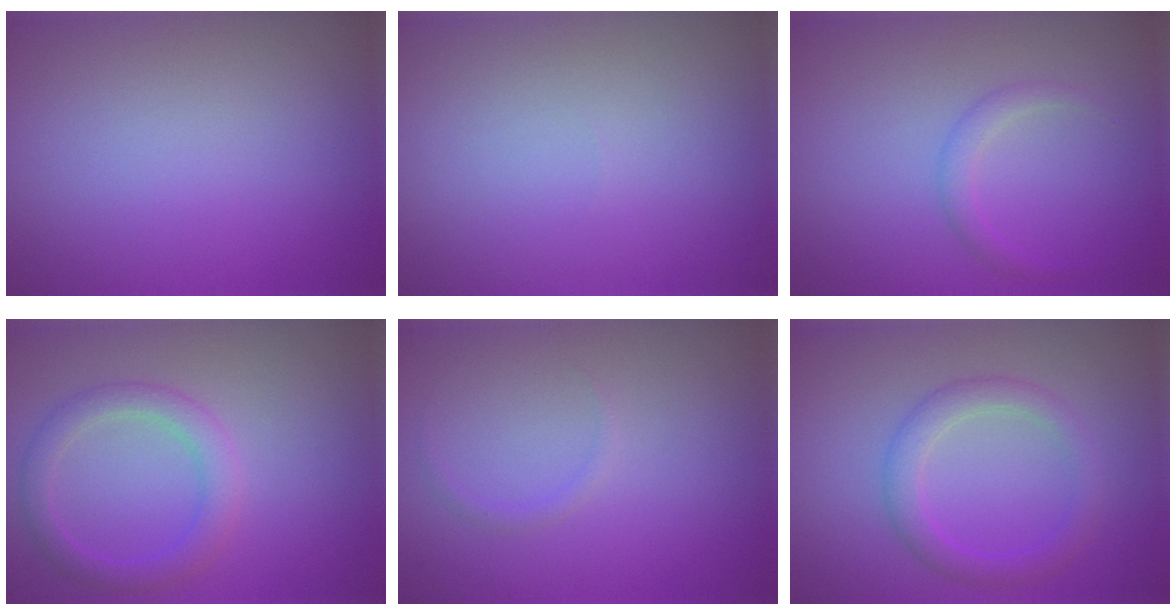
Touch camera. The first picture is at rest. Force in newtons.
{"total": 0.0}
{"total": 1.4, "press": 1.3, "slide": 0.1}
{"total": 2.8, "press": 2.8, "slide": 0.1}
{"total": 0.6, "press": 0.6, "slide": 0.1}
{"total": 2.7, "press": 2.7, "slide": 0.1}